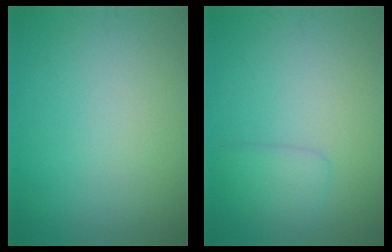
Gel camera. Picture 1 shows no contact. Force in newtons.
{"total": 1.8, "press": 1.8, "slide": 0.1}